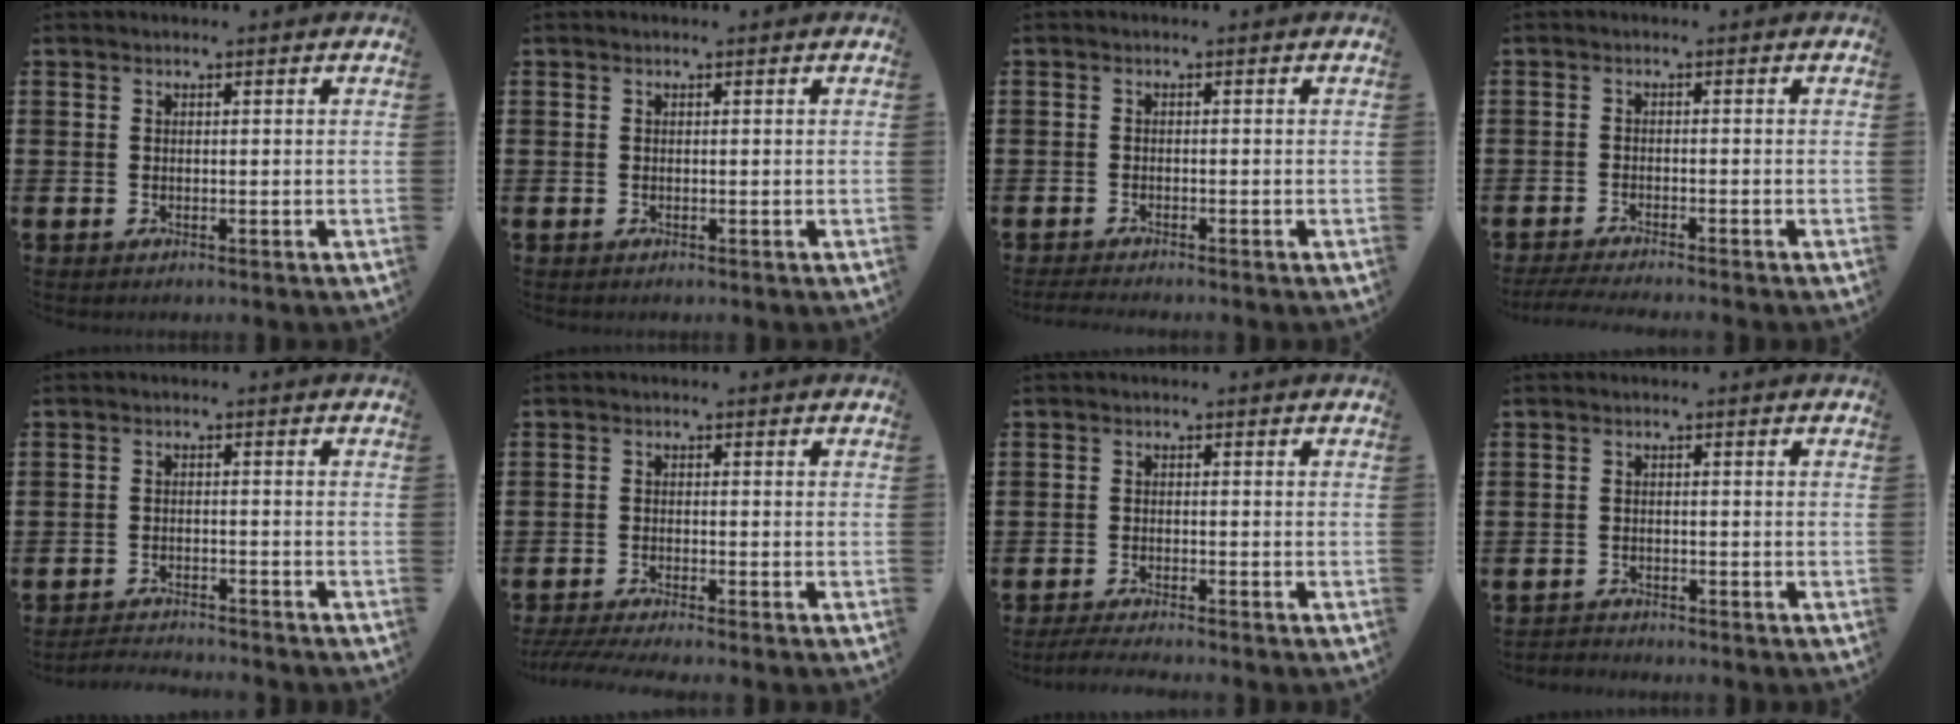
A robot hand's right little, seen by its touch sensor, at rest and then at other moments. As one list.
[{"total": 0.0}, {"total": 1.1, "force": [-1.0, 0.0, 0.5], "torque": [-0.008, -0.001, -0.019]}, {"total": 1.9, "force": [-1.6, -0.1, 0.9], "torque": [-0.013, 0.001, -0.031]}, {"total": 2.2, "force": [-2.2, -0.1, 0.0], "torque": [-0.003, 0.003, -0.048]}, {"total": 1.5, "force": [-1.2, 0.0, 0.9], "torque": [-0.013, 0.002, -0.022]}, {"total": 1.9, "force": [-1.7, 0.0, 0.9], "torque": [-0.013, 0.003, -0.031]}, {"total": 0.8, "force": [-0.7, 0.1, -0.3], "torque": [0.003, 0.006, -0.016]}]